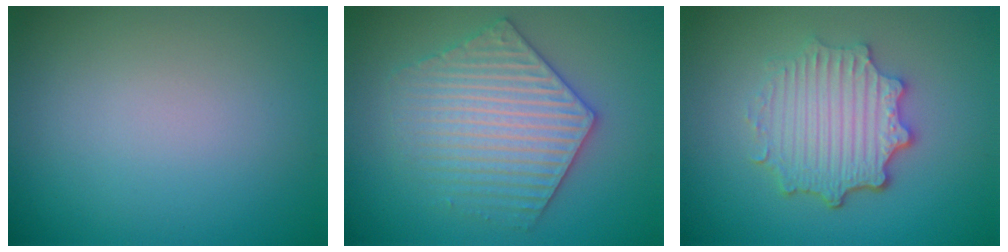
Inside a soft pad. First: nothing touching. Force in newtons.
{"total": 5.9, "press": 5.8, "slide": 0.9}
{"total": 4.8, "press": 3.7, "slide": 3.0}